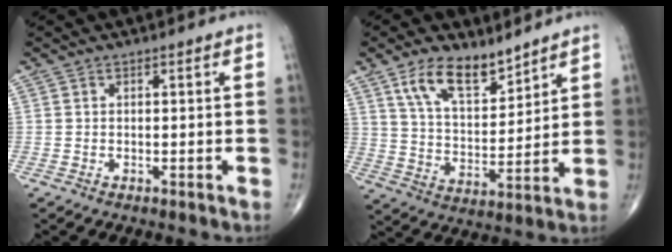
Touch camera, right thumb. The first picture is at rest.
{"total": 11.9, "force": [8.0, 5.5, 6.9], "torque": [-0.101, -0.052, 0.155]}